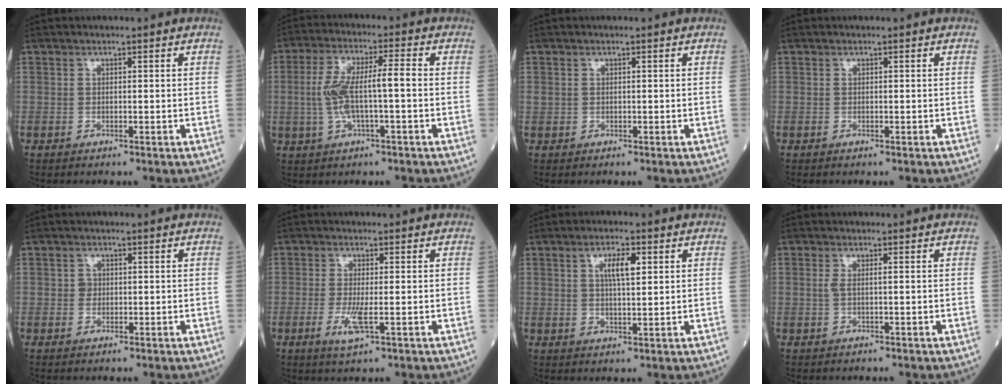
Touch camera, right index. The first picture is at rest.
{"total": 8.7, "force": [-0.5, 1.5, 8.6], "torque": [-0.176, 0.021, -0.012]}
{"total": 0.8, "force": [0.2, 0.7, 0.2], "torque": [-0.001, 0.009, 0.004]}
{"total": 0.0}
{"total": 1.3, "force": [0.1, 1.2, 0.5], "torque": [-0.007, 0.002, 0.002]}
{"total": 3.8, "force": [-1.1, 0.5, 3.7], "torque": [-0.078, -0.010, -0.018]}
{"total": 4.5, "force": [1.6, 1.1, 4.0], "torque": [-0.073, 0.004, 0.029]}
{"total": 1.3, "force": [0.2, 0.2, 1.3], "torque": [-0.035, 0.001, 0.002]}